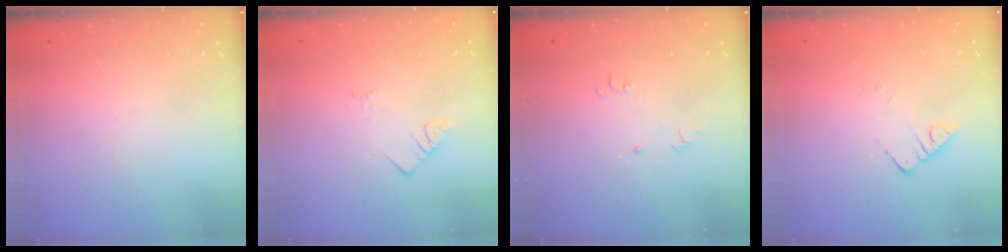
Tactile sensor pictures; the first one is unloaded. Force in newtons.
{"total": 2.0, "press": 2.0, "slide": 0.4}
{"total": 4.7, "press": 4.7, "slide": 0.7}
{"total": 2.6, "press": 2.6, "slide": 0.1}